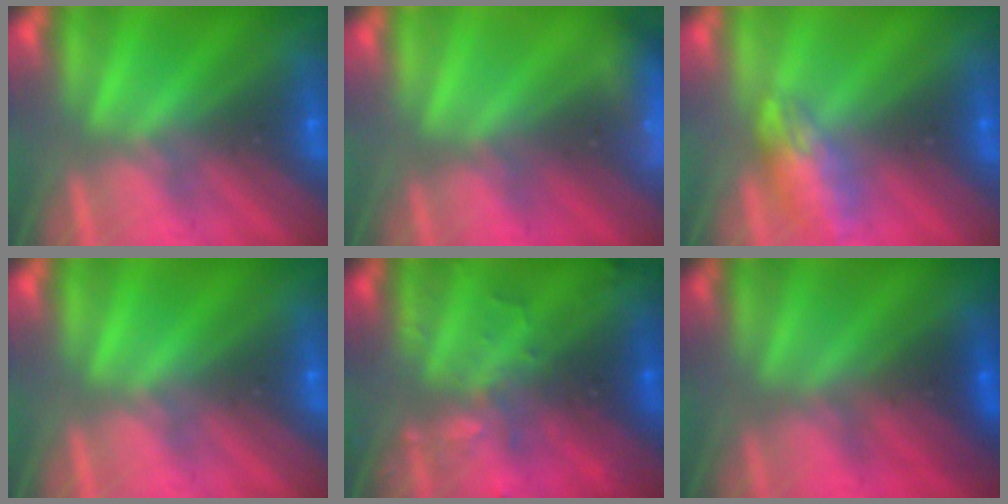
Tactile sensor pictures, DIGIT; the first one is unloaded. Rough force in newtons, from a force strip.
{"total": 3.2}
{"total": 2.4}
{"total": 0.0}
{"total": 3.0}
{"total": 1.7}